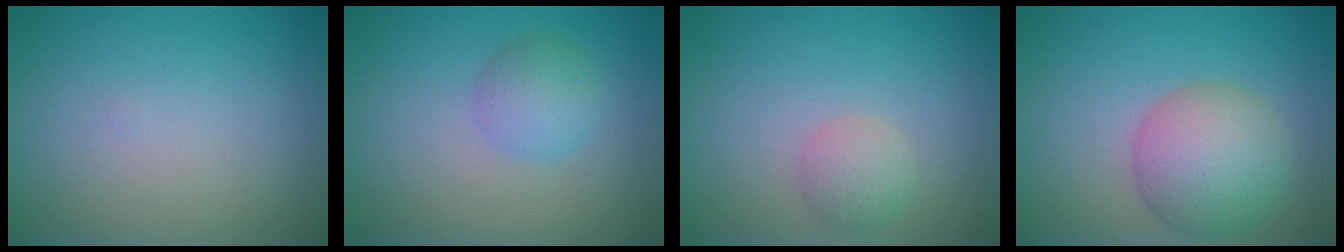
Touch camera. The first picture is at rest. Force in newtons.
{"total": 2.7, "press": 2.7, "slide": 0.1}
{"total": 2.1, "press": 2.1, "slide": 0.2}
{"total": 6.5, "press": 6.5, "slide": 0.2}